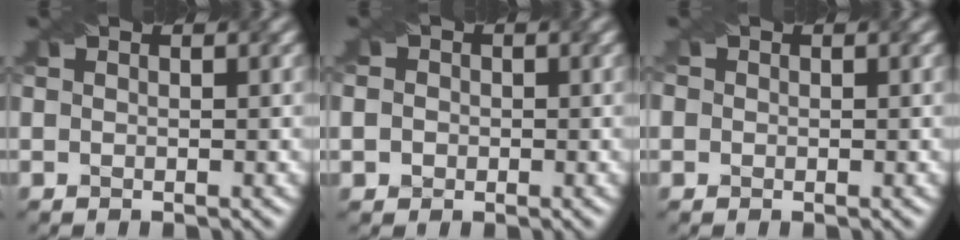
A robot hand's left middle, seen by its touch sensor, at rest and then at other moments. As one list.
[{"total": 3.9, "force": [0.9, 3.4, 1.5], "torque": [-0.018, 0.033, -0.009]}, {"total": 1.6, "force": [0.6, 1.3, 0.6], "torque": [-0.006, 0.018, -0.002]}]